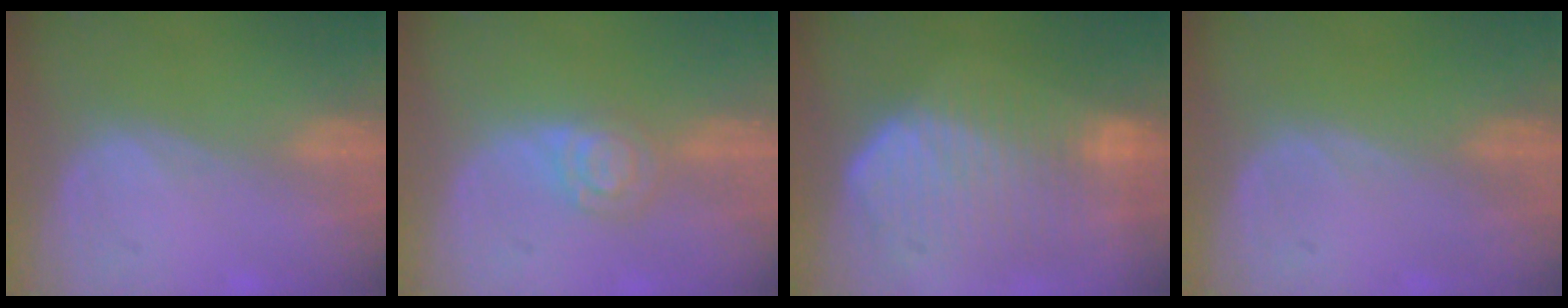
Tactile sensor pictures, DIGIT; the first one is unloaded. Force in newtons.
{"total": 4.6, "press": 4.2, "slide": 2.0}
{"total": 10.7, "press": 9.4, "slide": 5.2}
{"total": 0.0}